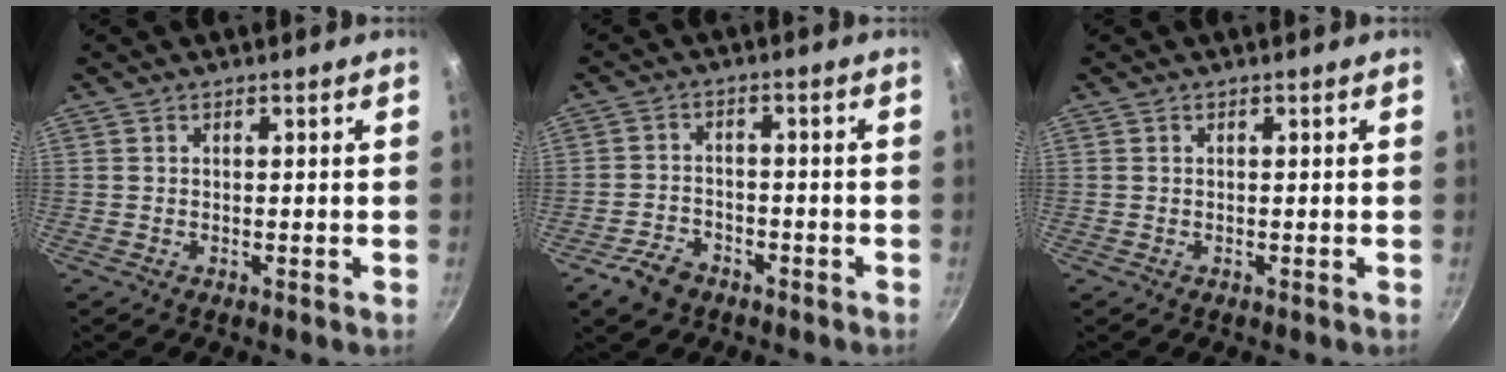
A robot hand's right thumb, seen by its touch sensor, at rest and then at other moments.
{"total": 5.9, "force": [-3.8, 3.7, 2.5], "torque": [-0.042, 0.032, -0.065]}
{"total": 0.0}